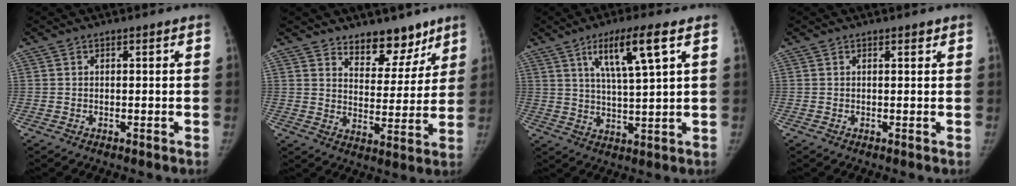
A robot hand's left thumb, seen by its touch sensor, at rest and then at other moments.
{"total": 10.4, "force": [7.8, 5.4, 4.1], "torque": [-0.012, -0.052, 0.122]}
{"total": 10.6, "force": [5.0, 1.4, 9.2], "torque": [-0.166, -0.019, 0.092]}
{"total": 0.9, "force": [0.7, 0.4, 0.5], "torque": [-0.006, -0.004, 0.010]}